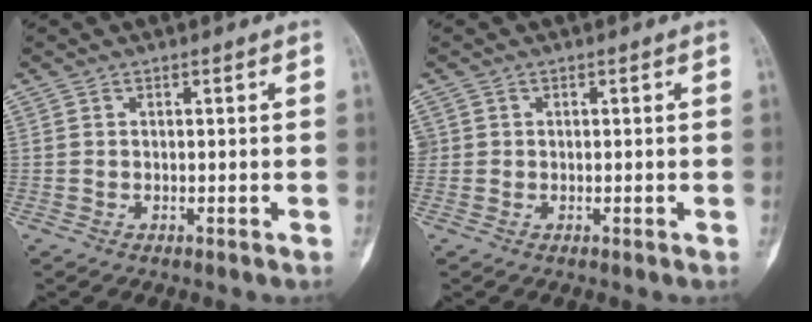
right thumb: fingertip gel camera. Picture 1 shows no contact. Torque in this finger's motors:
{"motor_torque": [0.15, 0.02, 0.01, 0.25, 0.03]}